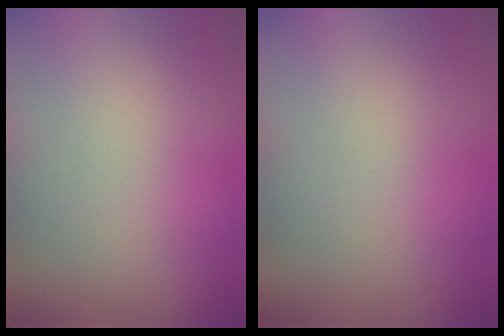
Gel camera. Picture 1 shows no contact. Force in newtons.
{"total": 0.0}